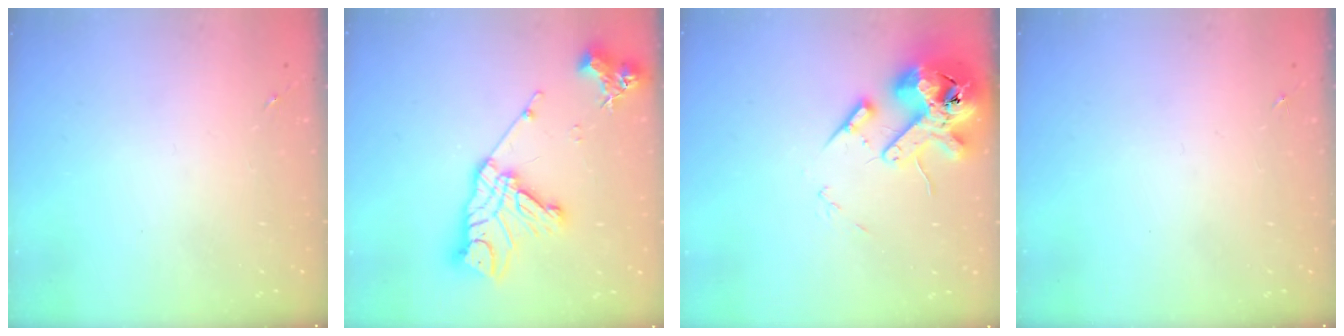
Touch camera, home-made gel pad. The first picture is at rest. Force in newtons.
{"total": 17.7, "press": 17.6, "slide": 1.3}
{"total": 15.8, "press": 15.5, "slide": 2.8}
{"total": 0.0}